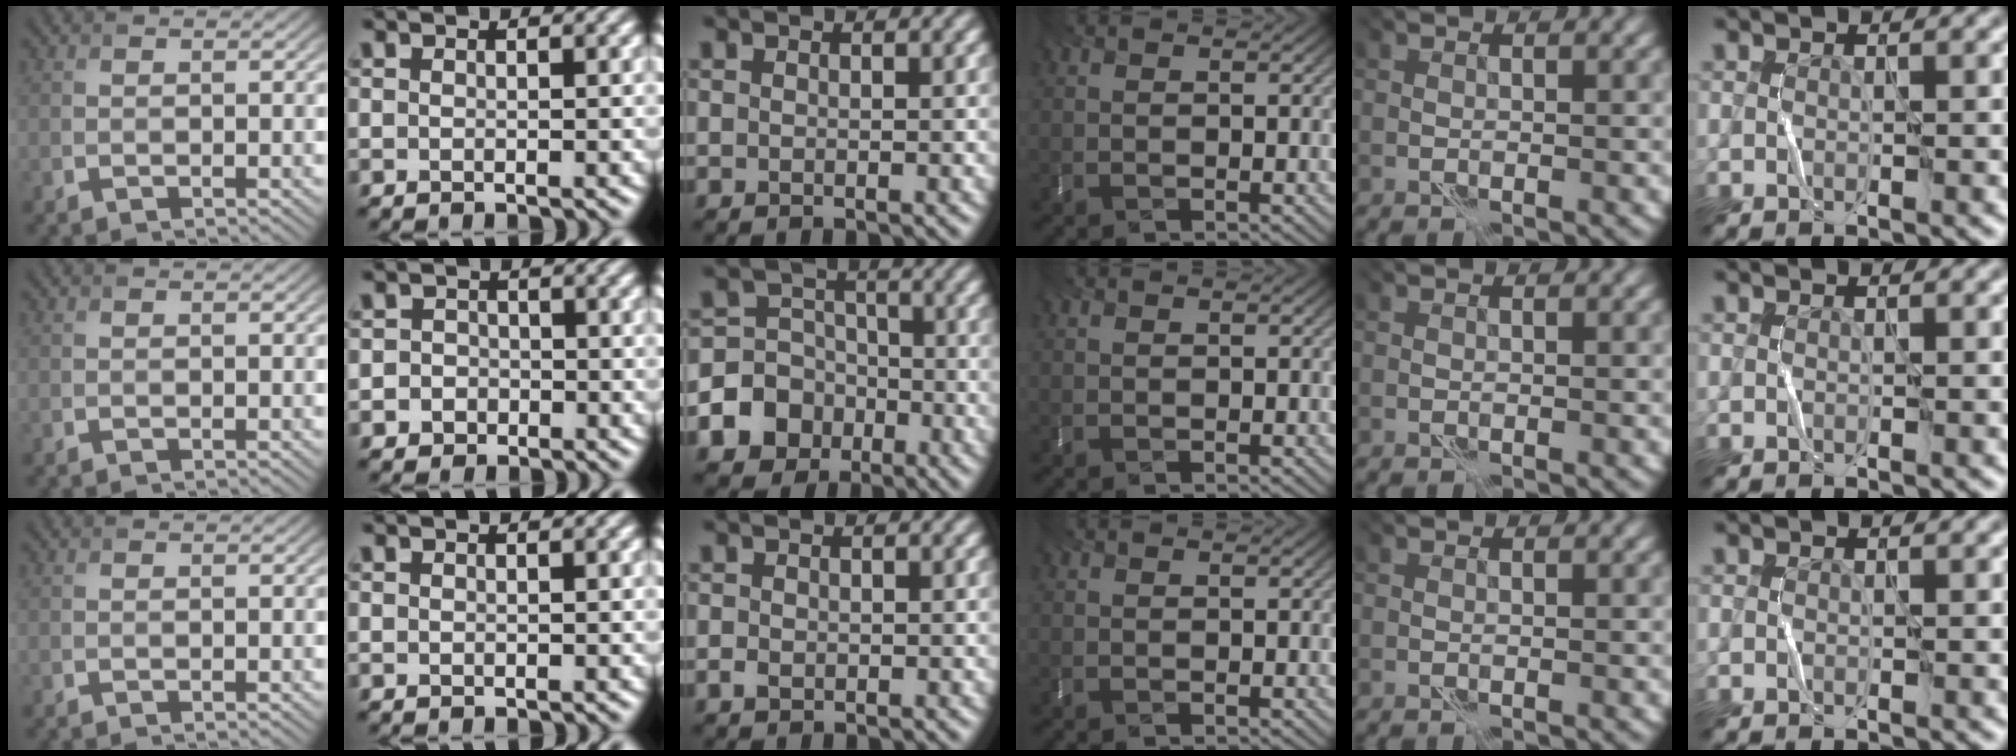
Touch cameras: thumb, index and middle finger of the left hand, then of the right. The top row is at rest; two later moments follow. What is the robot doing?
{"motion": "fold", "object": "bubble wrap"}